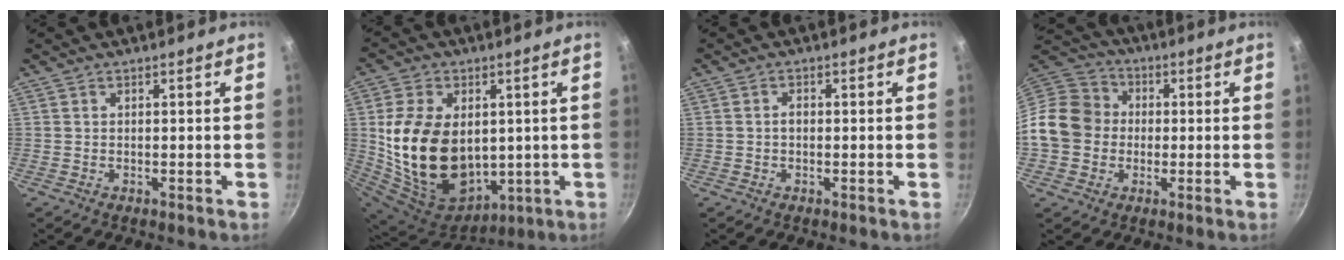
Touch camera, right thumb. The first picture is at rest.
{"total": 22.9, "force": [1.8, 15.8, 16.4], "torque": [-0.290, -0.015, 0.054]}
{"total": 1.4, "force": [-0.2, 1.0, 1.0], "torque": [-0.014, 0.008, -0.004]}
{"total": 13.5, "force": [-0.8, 11.9, 6.4], "torque": [-0.096, 0.034, -0.032]}